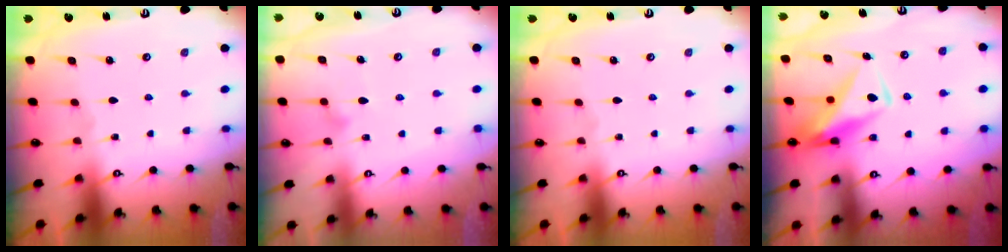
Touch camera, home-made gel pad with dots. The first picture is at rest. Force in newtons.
{"total": 8.7, "press": 8.7, "slide": 0.4}
{"total": 0.0}
{"total": 10.2, "press": 10.1, "slide": 1.0}